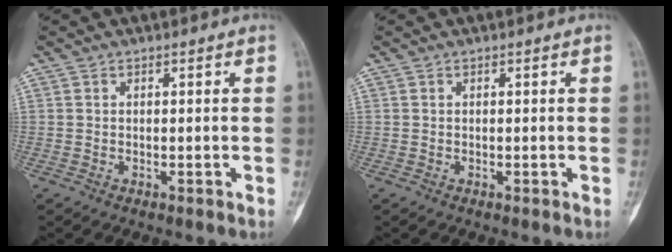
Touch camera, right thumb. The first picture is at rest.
{"total": 0.0}